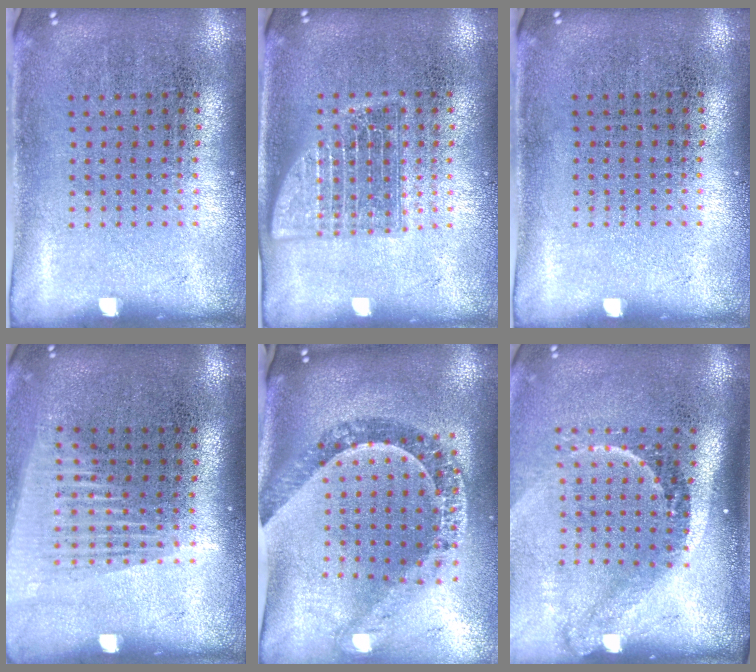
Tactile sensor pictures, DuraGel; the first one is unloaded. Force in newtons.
{"total": 2.3, "press": 2.3, "slide": 0.3}
{"total": 0.0}
{"total": 1.4, "press": 1.2, "slide": 0.8}
{"total": 1.4, "press": 1.3, "slide": 0.6}
{"total": 2.2, "press": 1.5, "slide": 1.7}